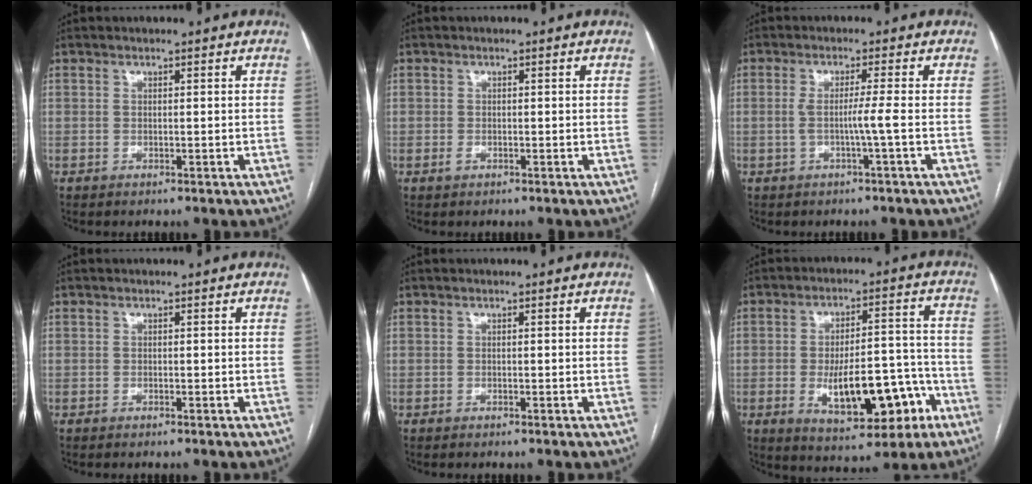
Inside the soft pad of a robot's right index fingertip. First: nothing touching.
{"total": 1.0, "force": [-0.4, 0.8, 0.4], "torque": [-0.003, 0.002, -0.005]}
{"total": 3.1, "force": [-0.7, -1.0, 2.9], "torque": [-0.051, 0.000, -0.013]}
{"total": 0.0}
{"total": 0.0}
{"total": 14.2, "force": [-5.0, 5.5, 12.1], "torque": [-0.178, 0.020, -0.063]}